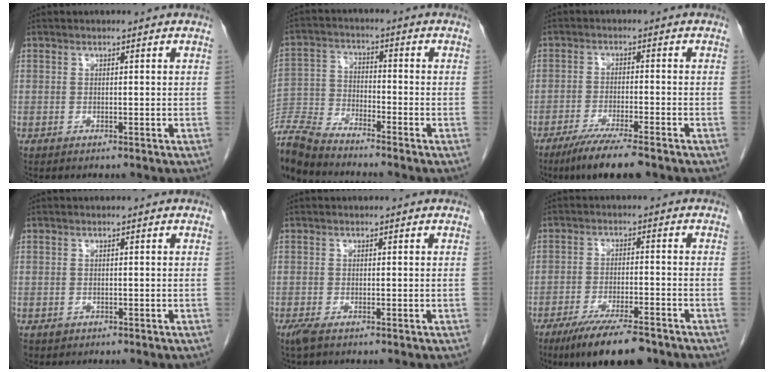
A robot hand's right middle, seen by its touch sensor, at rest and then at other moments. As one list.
[{"total": 9.9, "force": [-9.6, 0.0, 2.2], "torque": [-0.050, -0.007, -0.192]}, {"total": 7.7, "force": [-5.8, 0.3, 5.1], "torque": [-0.086, -0.020, -0.097]}, {"total": 0.7, "force": [-0.3, 0.6, 0.1], "torque": [-0.006, 0.003, -0.002]}, {"total": 1.6, "force": [-1.1, 0.4, 1.2], "torque": [-0.031, -0.007, -0.021]}, {"total": 11.3, "force": [-8.4, 1.9, 7.3], "torque": [-0.119, -0.024, -0.134]}]